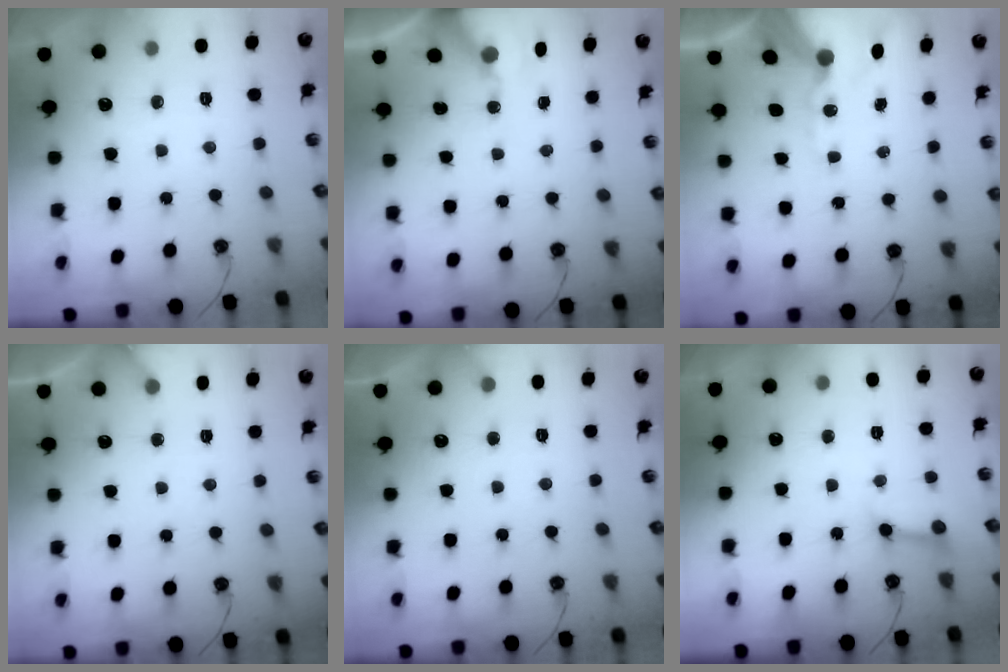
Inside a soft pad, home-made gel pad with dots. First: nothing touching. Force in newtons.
{"total": 6.8, "press": 6.8, "slide": 0.5}
{"total": 13.5, "press": 13.4, "slide": 1.9}
{"total": 4.8, "press": 4.8, "slide": 0.3}
{"total": 2.9, "press": 2.9, "slide": 0.2}
{"total": 3.9, "press": 3.8, "slide": 0.4}